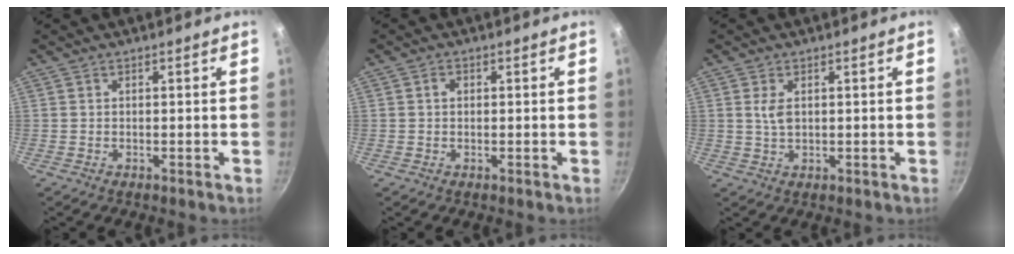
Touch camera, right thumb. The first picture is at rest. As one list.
[{"total": 1.2, "force": [0.2, 1.0, 0.7], "torque": [-0.011, 0.005, 0.003]}, {"total": 2.9, "force": [0.8, 1.6, 2.3], "torque": [-0.041, -0.005, 0.016]}]